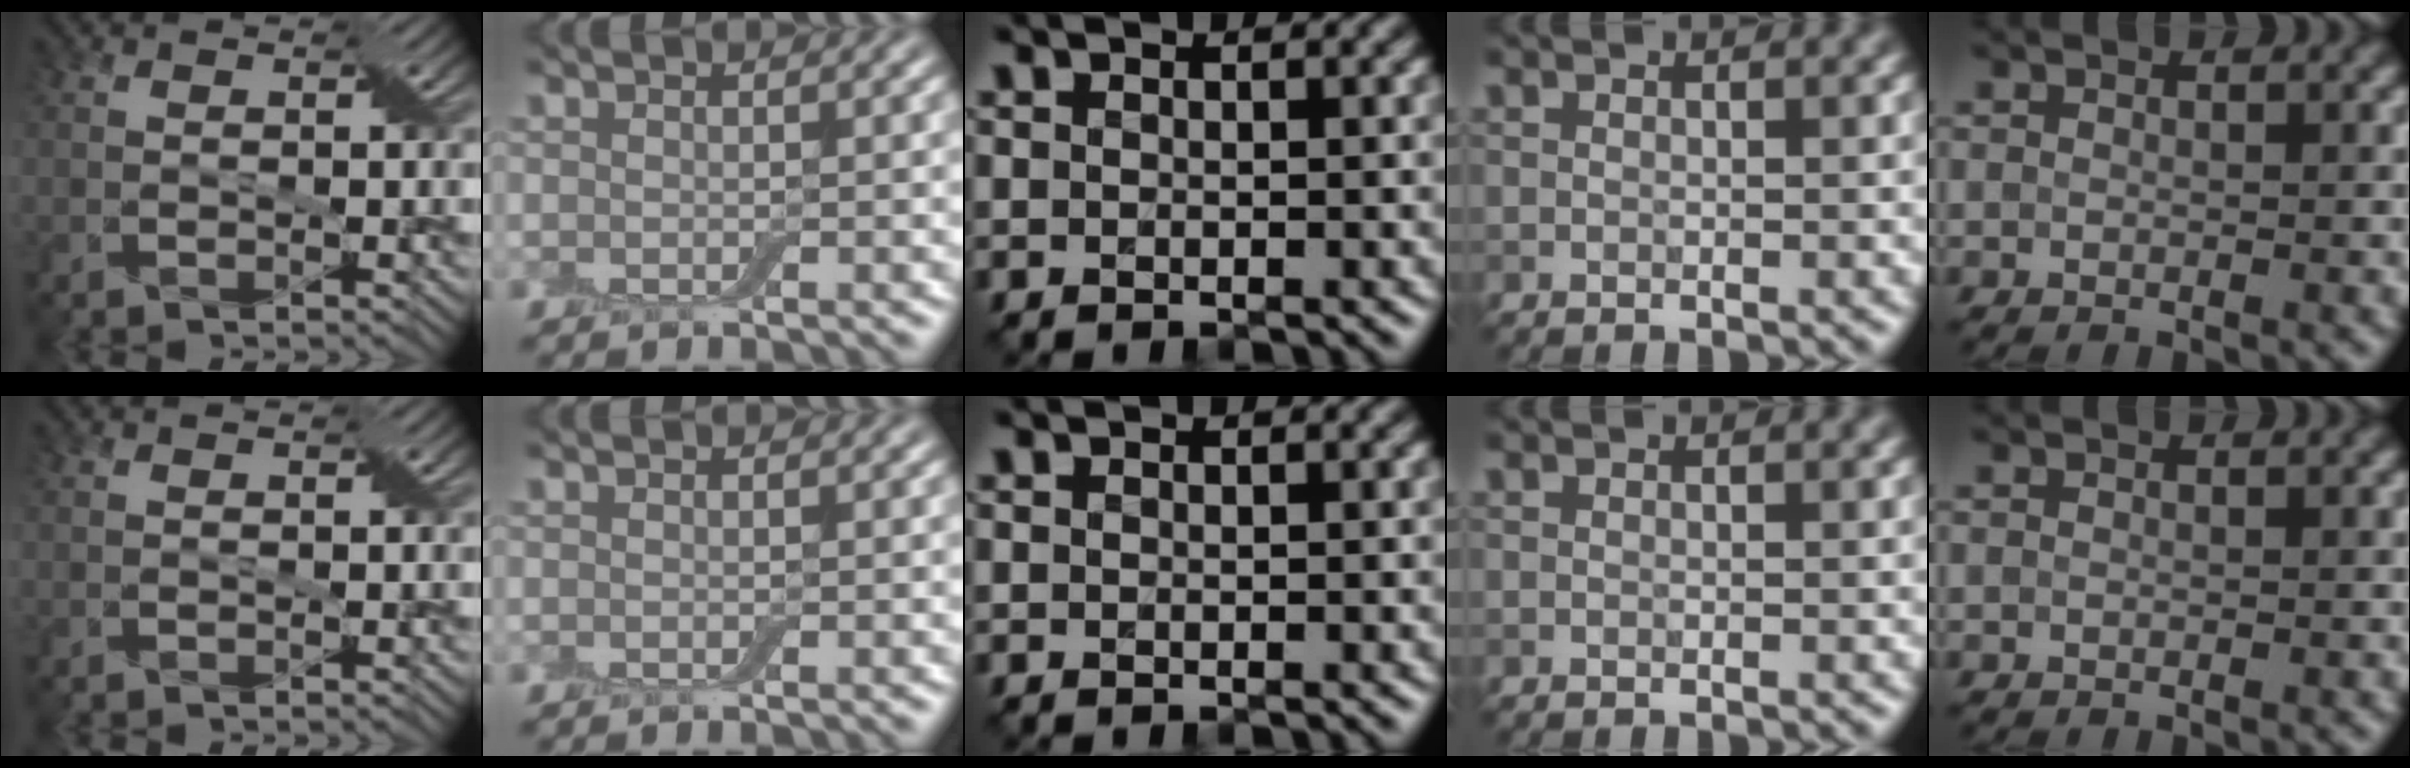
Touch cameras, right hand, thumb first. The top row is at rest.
{}